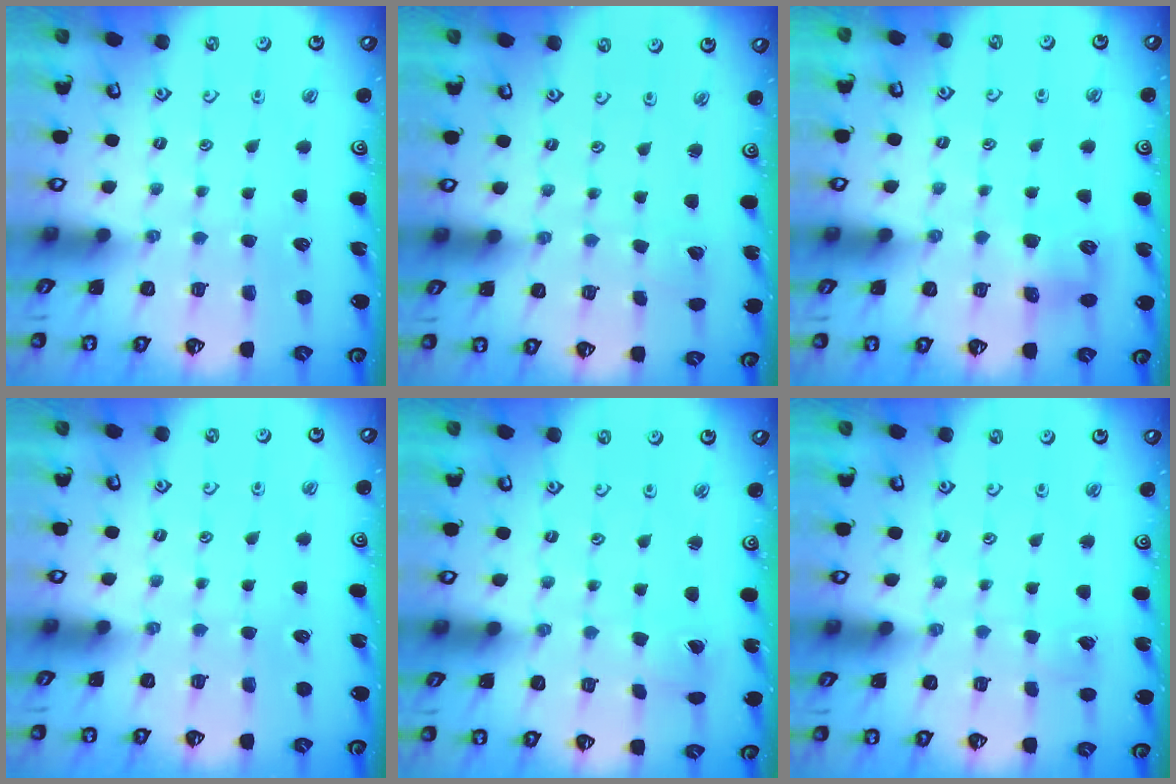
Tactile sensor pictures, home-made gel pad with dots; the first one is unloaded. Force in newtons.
{"total": 1.1, "press": 1.1, "slide": 0.1}
{"total": 6.6, "press": 6.6, "slide": 0.8}
{"total": 0.0}
{"total": 1.0, "press": 1.0, "slide": 0.1}
{"total": 1.7, "press": 1.7, "slide": 0.1}